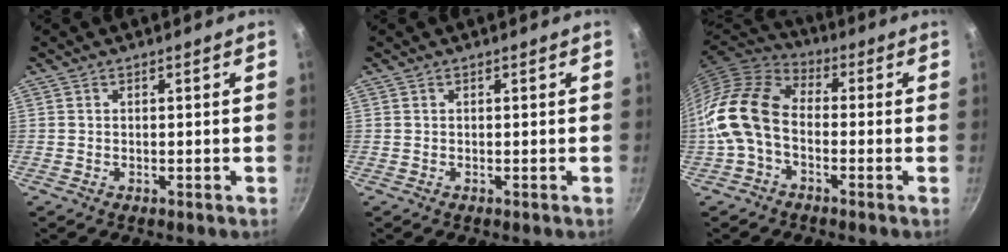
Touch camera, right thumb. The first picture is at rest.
{"total": 0.0}
{"total": 12.7, "force": [-2.5, 8.5, 9.2], "torque": [-0.161, 0.040, -0.072]}